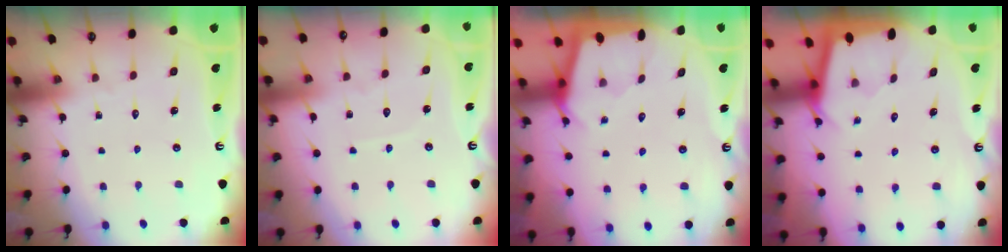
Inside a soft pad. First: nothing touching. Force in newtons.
{"total": 3.2, "press": 3.1, "slide": 0.3}
{"total": 2.0, "press": 2.0, "slide": 0.3}
{"total": 2.1, "press": 2.1, "slide": 0.1}